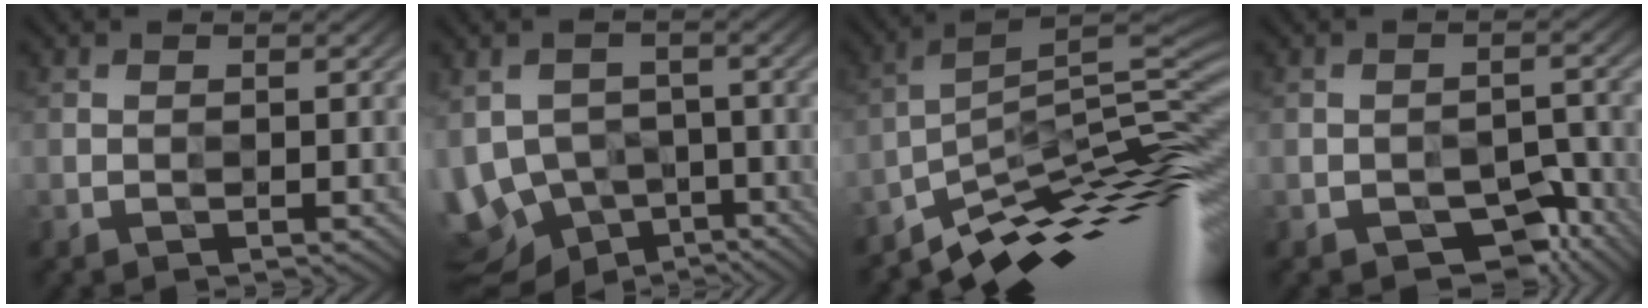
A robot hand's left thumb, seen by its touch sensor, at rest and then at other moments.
{"total": 7.5, "force": [-3.0, 5.9, 3.5], "torque": [-0.077, -0.012, -0.048]}
{"total": 11.4, "force": [-8.2, 1.4, 7.9], "torque": [-0.133, 0.018, -0.143]}
{"total": 4.1, "force": [-3.5, 1.9, 0.9], "torque": [-0.001, 0.010, -0.051]}